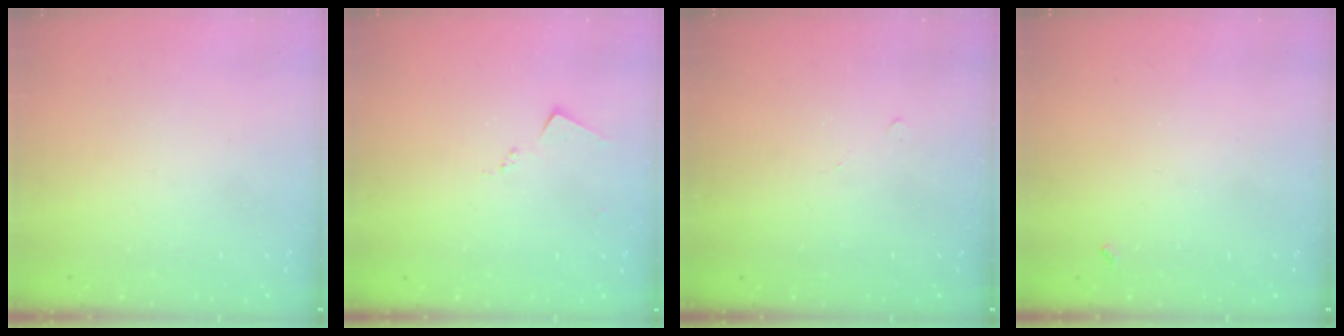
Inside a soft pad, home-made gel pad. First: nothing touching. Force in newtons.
{"total": 6.8, "press": 6.8, "slide": 0.3}
{"total": 5.0, "press": 4.9, "slide": 0.7}
{"total": 4.8, "press": 4.7, "slide": 0.7}